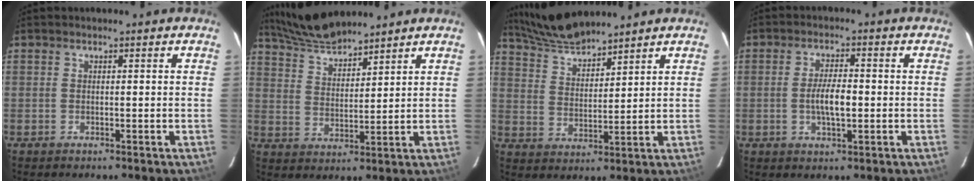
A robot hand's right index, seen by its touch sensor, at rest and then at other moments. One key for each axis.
{"total": 9.4, "fx": 8.7, "fy": 1.3, "fz": 3.2, "tx": -0.070, "ty": 0.012, "tz": 0.164}
{"total": 9.4, "fx": 8.8, "fy": 1.2, "fz": 3.2, "tx": -0.069, "ty": 0.009, "tz": 0.168}
{"total": 5.2, "fx": -0.7, "fy": 1.6, "fz": 4.9, "tx": -0.091, "ty": 0.000, "tz": -0.010}